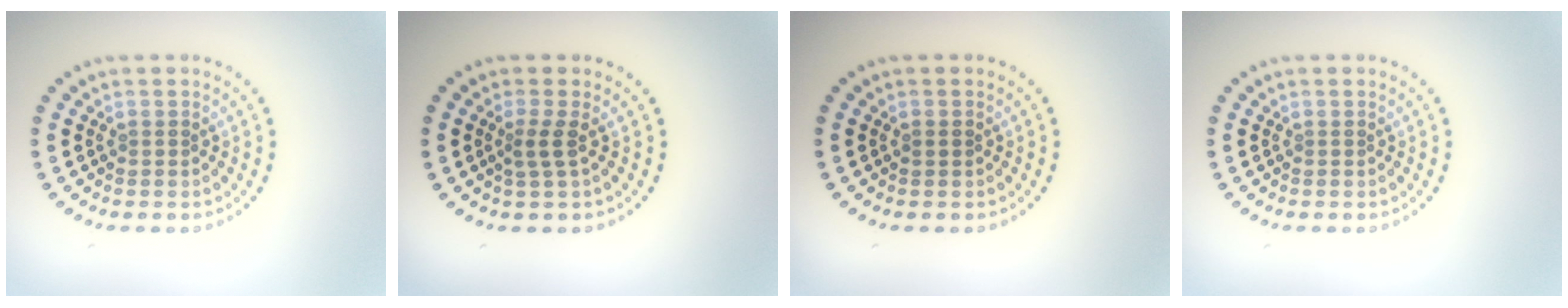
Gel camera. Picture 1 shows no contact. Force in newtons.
{"total": 1.7, "press": 1.1, "slide": 1.3}
{"total": 0.7, "press": 0.7, "slide": 0.0}
{"total": 0.0}